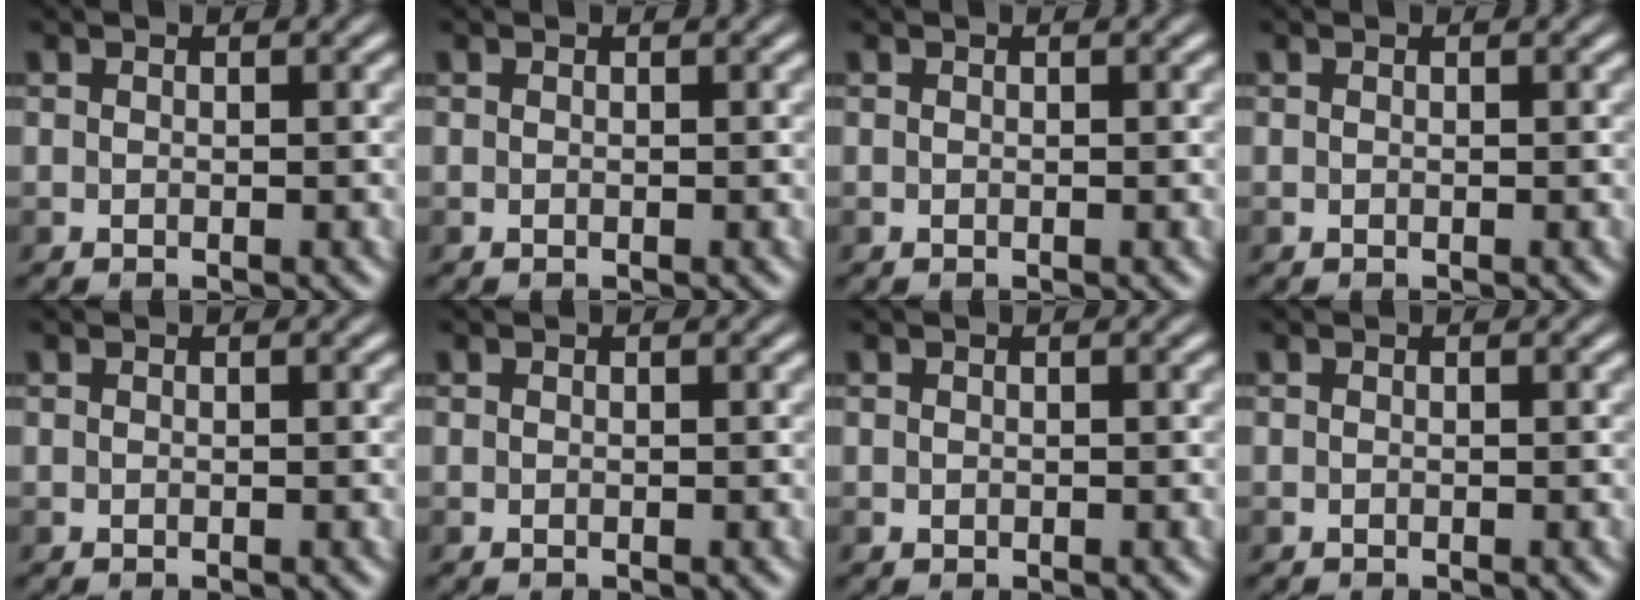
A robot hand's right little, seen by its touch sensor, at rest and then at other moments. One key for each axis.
{"total": 0.0}
{"total": 0.0}
{"total": 0.0}
{"total": 0.0}
{"total": 0.0}
{"total": 0.0}
{"total": 0.0}